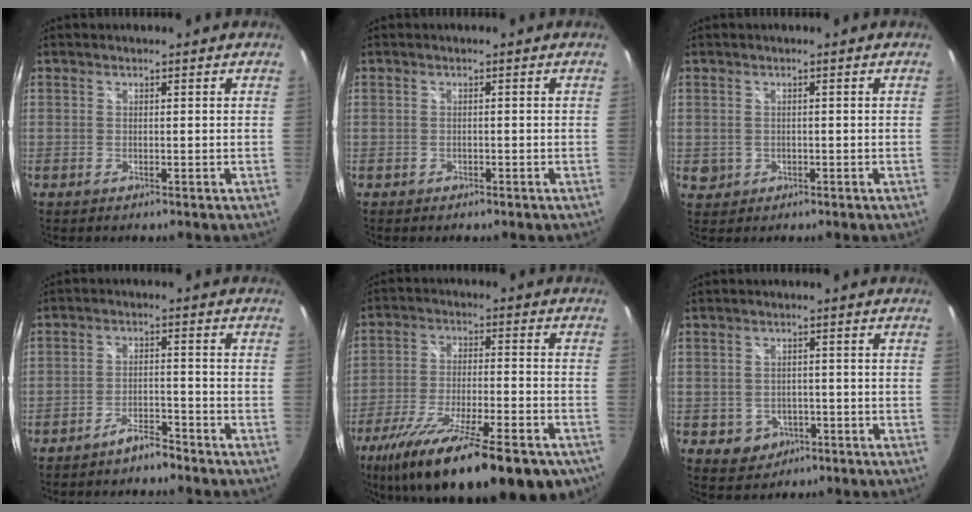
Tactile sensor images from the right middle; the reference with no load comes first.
{"total": 1.1, "force": [-0.8, 0.8, 0.2], "torque": [-0.008, -0.002, -0.011]}
{"total": 2.3, "force": [-0.2, 2.2, 0.6], "torque": [-0.012, -0.001, 0.001]}
{"total": 4.2, "force": [-3.9, 0.8, 1.4], "torque": [-0.042, 0.006, -0.062]}
{"total": 26.2, "force": [-18.5, 7.2, 17.1], "torque": [-0.305, -0.067, -0.278]}
{"total": 4.8, "force": [-1.8, 4.3, 1.2], "torque": [-0.036, 0.005, -0.016]}